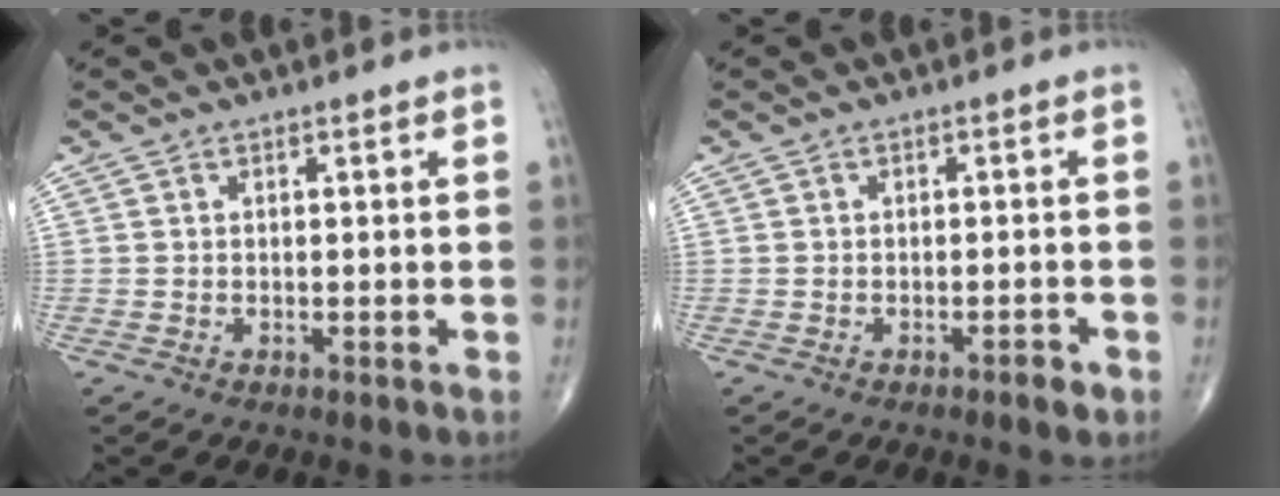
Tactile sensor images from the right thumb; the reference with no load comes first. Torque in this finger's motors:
{"motor_torque": [0.37, 0.21, -0.23, -0.18, -0.01]}